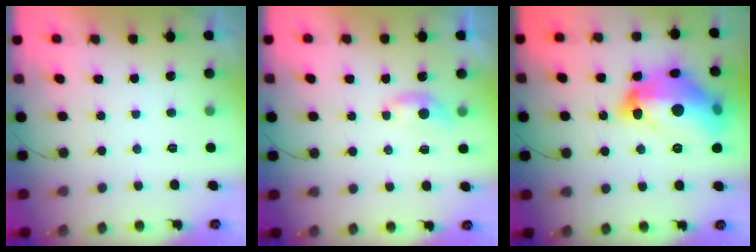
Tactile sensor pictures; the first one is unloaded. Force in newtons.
{"total": 3.9, "press": 3.8, "slide": 0.5}
{"total": 22.6, "press": 22.5, "slide": 1.8}